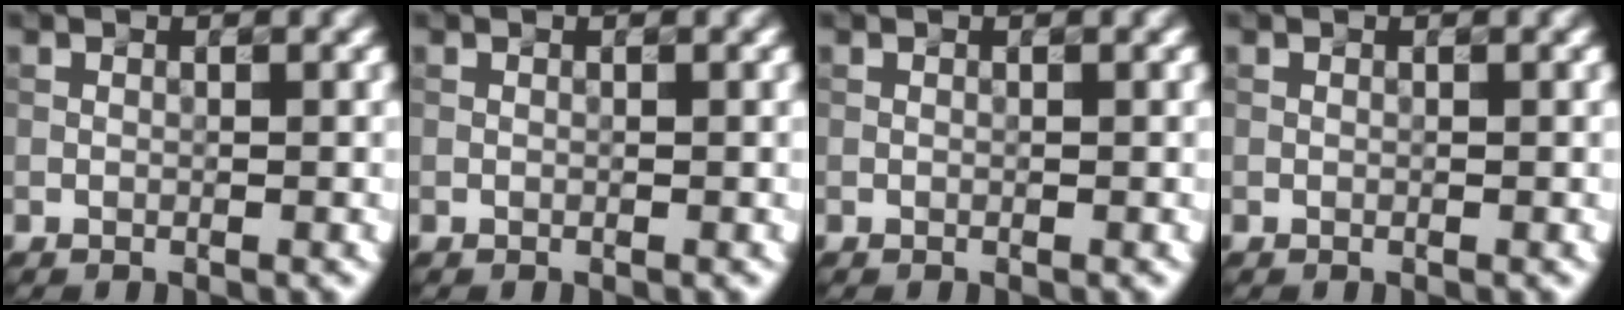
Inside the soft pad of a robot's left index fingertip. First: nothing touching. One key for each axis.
{"total": 0.0}
{"total": 0.0}
{"total": 0.0}